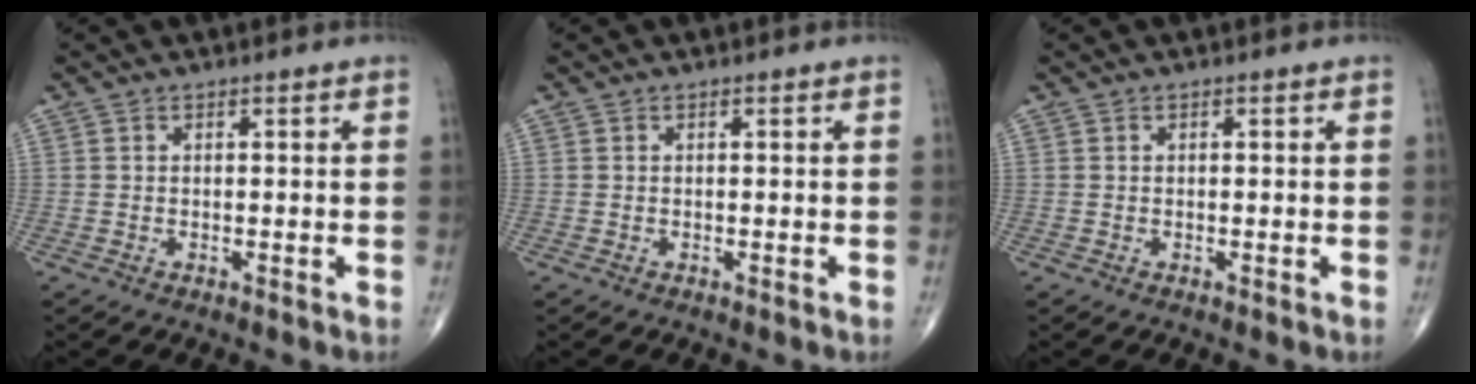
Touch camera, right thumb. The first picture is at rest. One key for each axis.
{"total": 0.0}
{"total": 0.0}